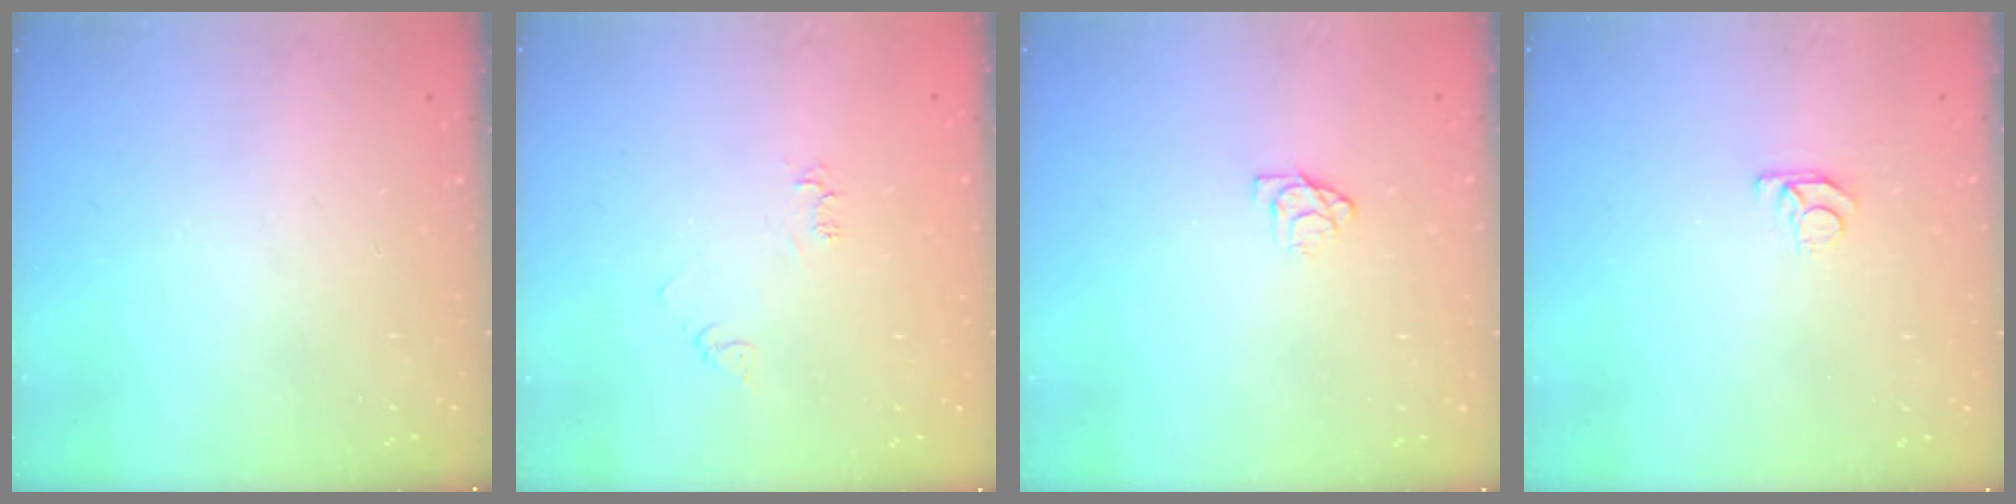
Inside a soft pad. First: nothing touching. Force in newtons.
{"total": 4.3, "press": 4.3, "slide": 0.5}
{"total": 4.5, "press": 4.5, "slide": 0.3}
{"total": 4.6, "press": 4.6, "slide": 0.3}